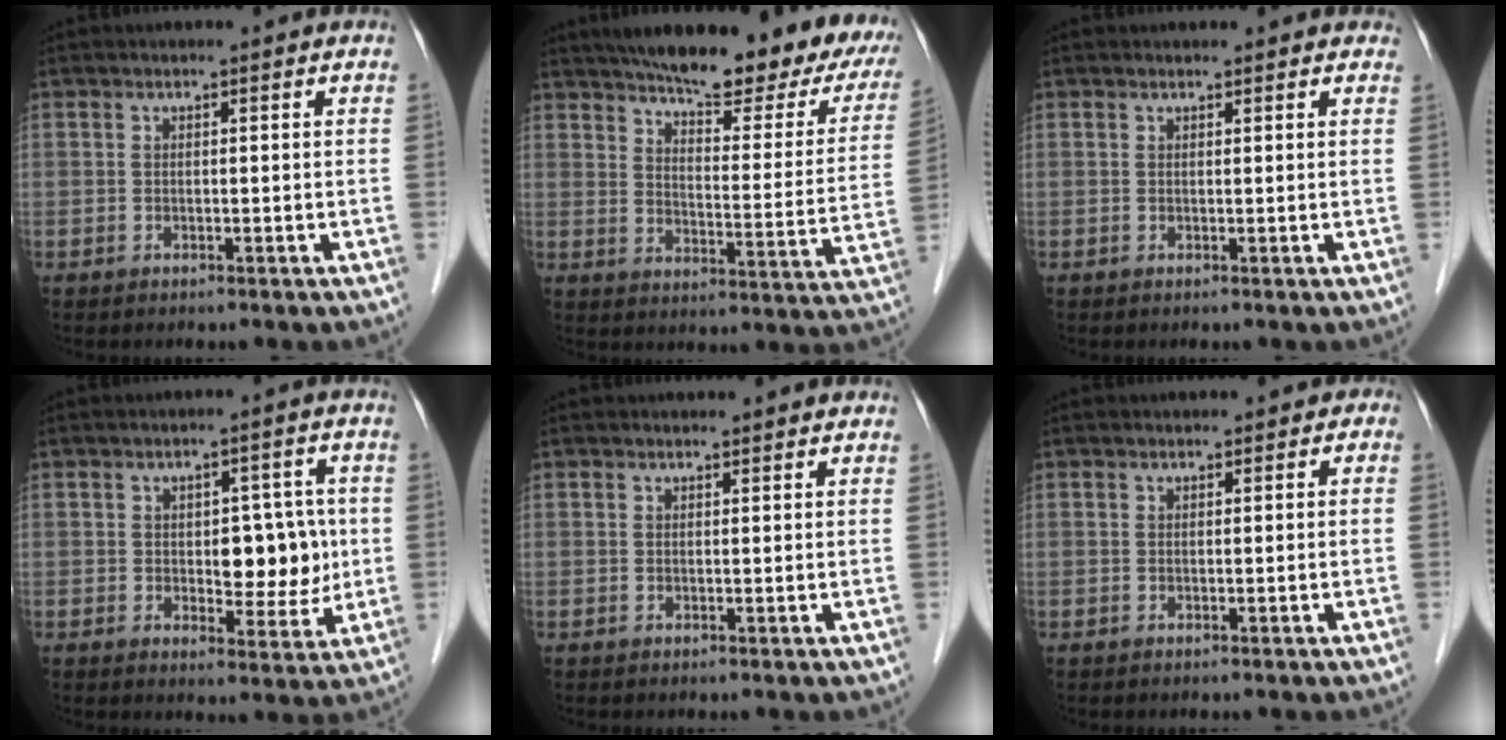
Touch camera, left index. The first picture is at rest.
{"total": 24.4, "force": [19.6, 5.3, 13.6], "torque": [-0.184, -0.017, 0.239]}
{"total": 2.8, "force": [2.6, 1.0, 0.7], "torque": [-0.009, 0.015, 0.020]}
{"total": 6.7, "force": [0.1, 3.9, 5.5], "torque": [-0.065, 0.012, 0.010]}
{"total": 1.9, "force": [1.8, 0.4, 0.2], "torque": [-0.015, 0.010, 0.019]}
{"total": 0.6, "force": [0.2, 0.5, 0.2], "torque": [0.002, 0.012, 0.000]}